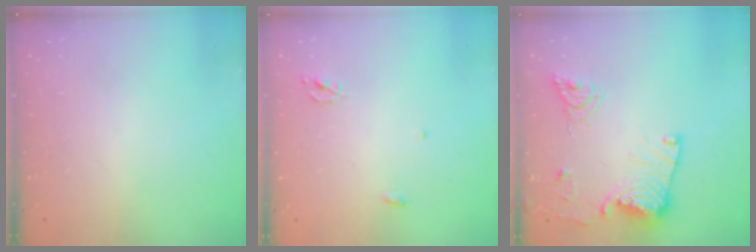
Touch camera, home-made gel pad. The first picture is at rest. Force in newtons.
{"total": 2.3, "press": 2.3, "slide": 0.1}
{"total": 18.4, "press": 18.3, "slide": 1.9}